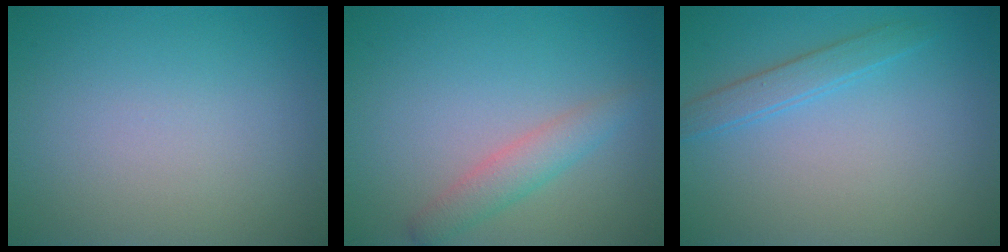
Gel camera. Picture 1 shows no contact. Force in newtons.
{"total": 2.4, "press": 2.4, "slide": 0.2}
{"total": 2.0, "press": 2.0, "slide": 0.1}